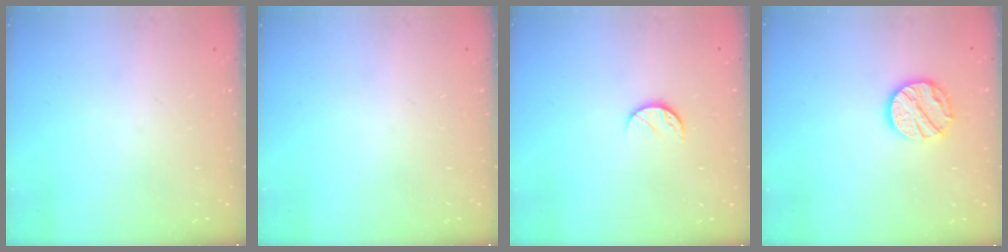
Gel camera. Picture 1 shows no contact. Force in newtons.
{"total": 0.0}
{"total": 7.1, "press": 7.1, "slide": 0.8}
{"total": 11.7, "press": 11.7, "slide": 0.8}